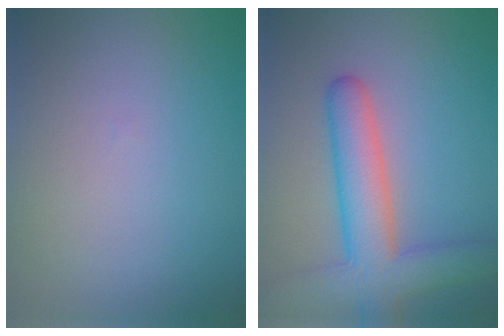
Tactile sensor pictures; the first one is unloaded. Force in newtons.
{"total": 6.9, "press": 6.9, "slide": 0.4}